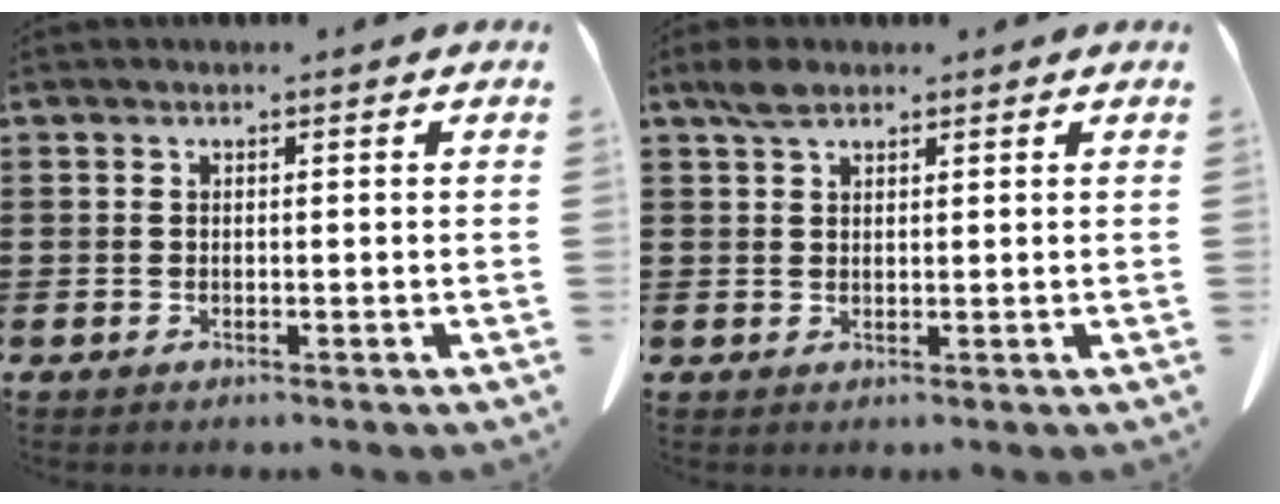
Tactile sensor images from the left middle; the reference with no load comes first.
{"total": 2.8, "force": [2.0, 1.4, 1.5], "torque": [-0.034, 0.005, 0.038]}